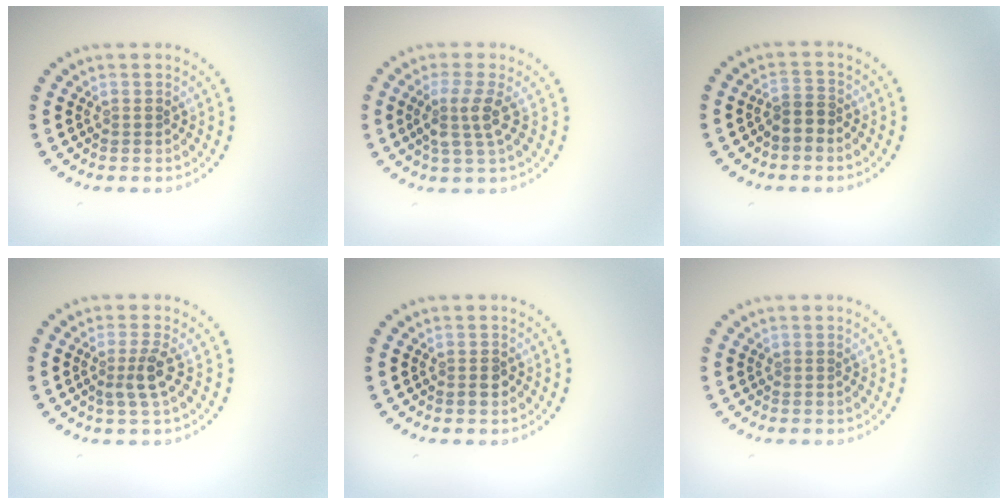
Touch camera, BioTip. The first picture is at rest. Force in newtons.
{"total": 2.7, "press": 2.2, "slide": 1.6}
{"total": 1.3, "press": 1.0, "slide": 0.9}
{"total": 2.4, "press": 1.8, "slide": 1.6}
{"total": 1.1, "press": 1.1, "slide": 0.3}
{"total": 0.0}